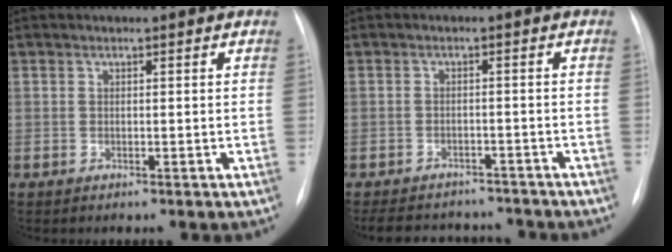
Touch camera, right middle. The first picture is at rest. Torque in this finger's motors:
{"motor_torque": [0.55, -0.82, 0.02, 0.02]}